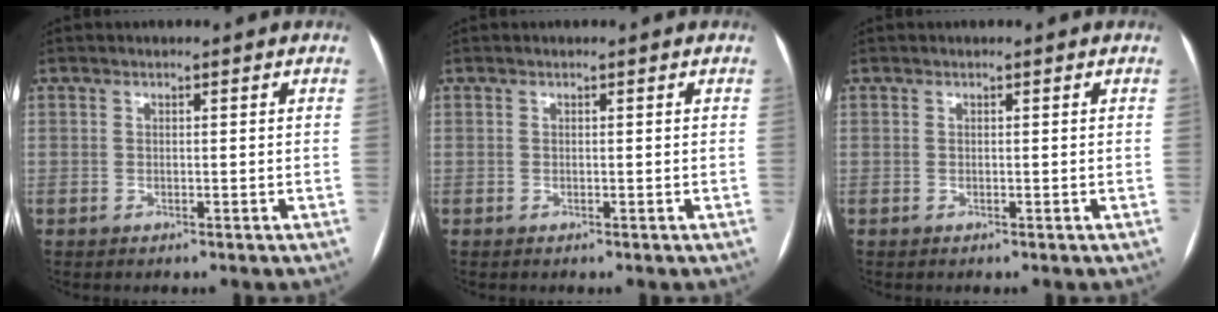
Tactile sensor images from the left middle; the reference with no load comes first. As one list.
[{"total": 0.0}, {"total": 0.0}]